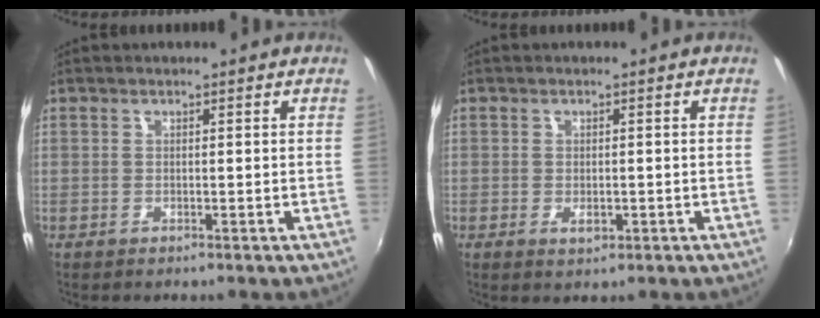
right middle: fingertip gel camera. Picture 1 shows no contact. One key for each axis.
{"total": 2.0, "fx": -0.6, "fy": 1.1, "fz": 1.5, "tx": -0.024, "ty": -0.003, "tz": -0.007}